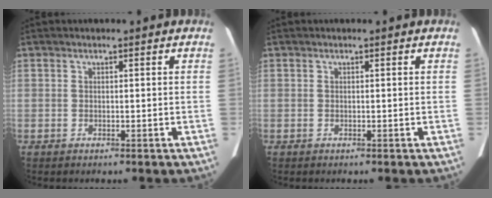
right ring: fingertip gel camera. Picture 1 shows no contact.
{"total": 0.0}